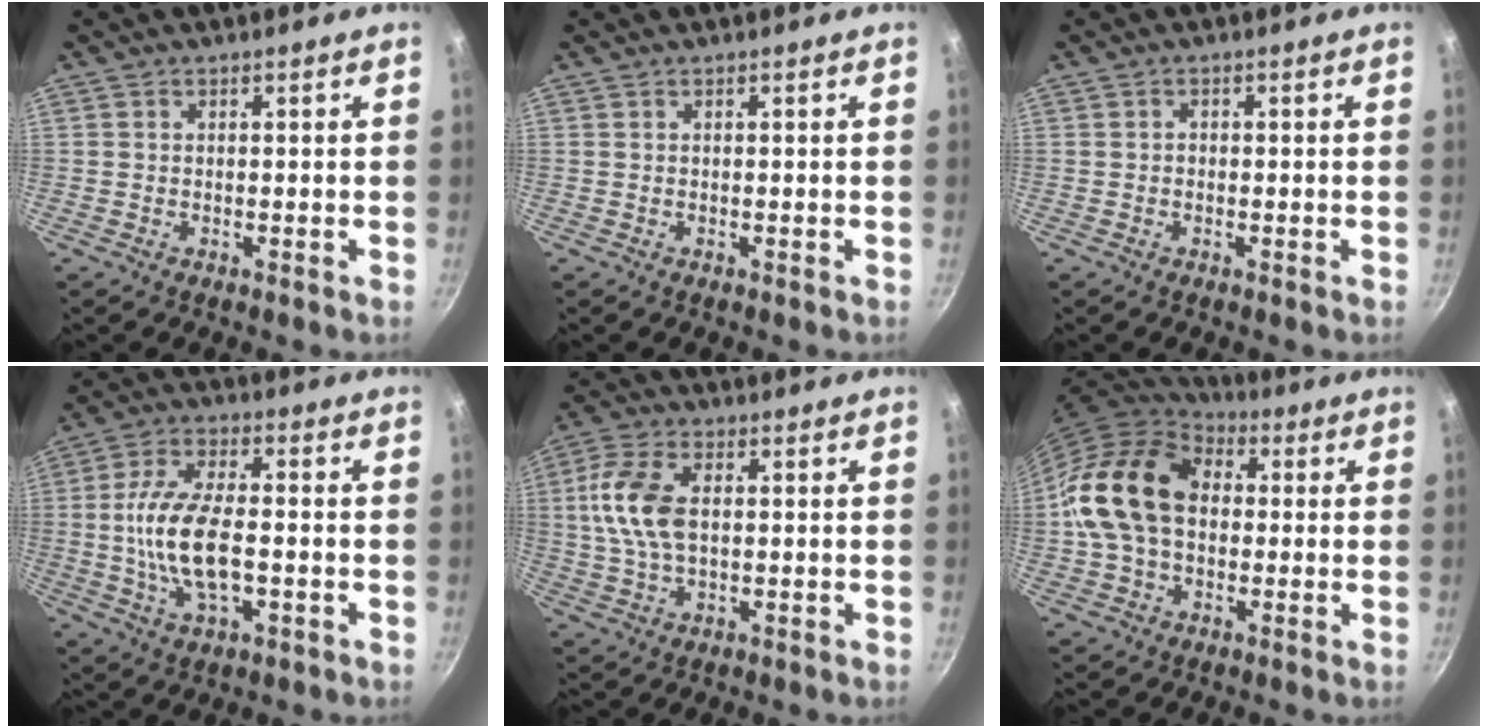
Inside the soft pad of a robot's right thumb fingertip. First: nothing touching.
{"total": 0.0}
{"total": 0.6, "force": [-0.2, 0.5, 0.3], "torque": [-0.005, 0.003, -0.005]}
{"total": 13.3, "force": [-1.7, 6.1, 11.7], "torque": [-0.221, 0.018, -0.040]}
{"total": 10.9, "force": [1.2, 6.2, 8.8], "torque": [-0.176, 0.014, 0.016]}
{"total": 17.5, "force": [0.7, 12.8, 11.8], "torque": [-0.196, 0.033, 0.002]}